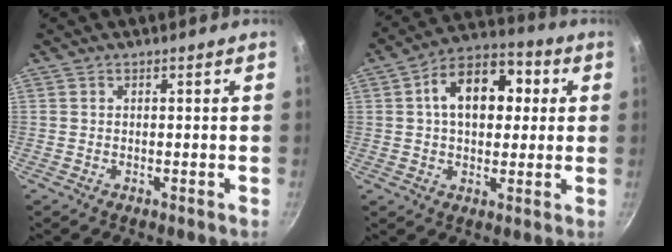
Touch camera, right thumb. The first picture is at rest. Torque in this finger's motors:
{"motor_torque": [-0.99, 1.71, 0.72, 0.04, 0.10]}